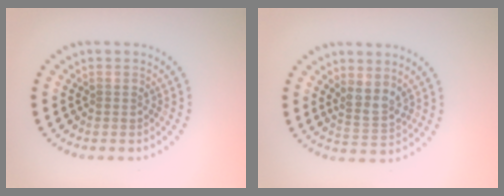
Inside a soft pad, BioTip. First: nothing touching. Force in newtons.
{"total": 2.3, "press": 1.8, "slide": 1.4}